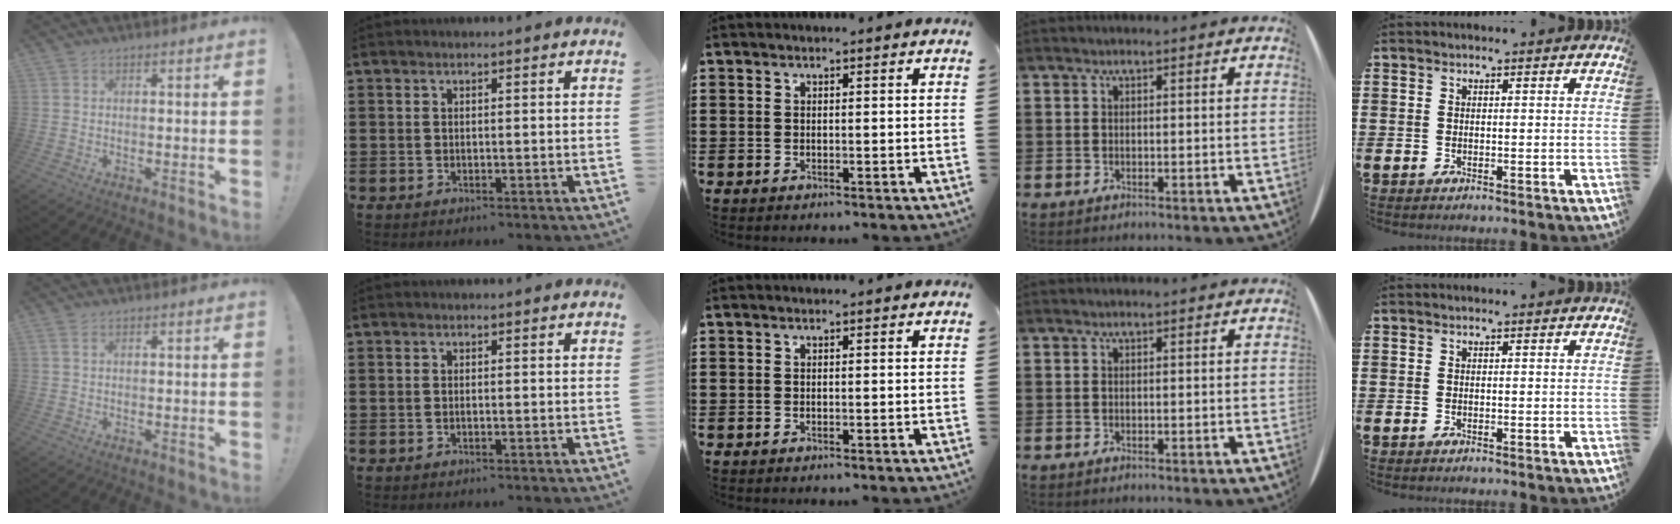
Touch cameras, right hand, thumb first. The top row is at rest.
{"thumb": {"total": 1.4, "force": [0.6, 0.9, 0.8], "torque": [-0.021, 0.004, 0.013]}}